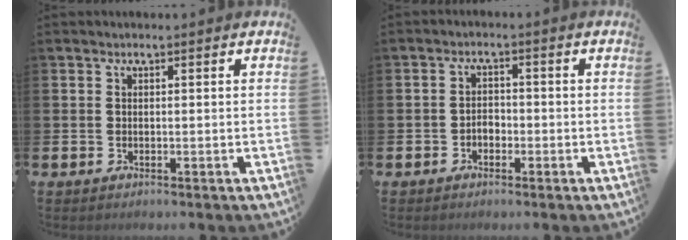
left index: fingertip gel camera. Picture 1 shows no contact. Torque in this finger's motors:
{"motor_torque": [-0.03, 0.13, -0.02, 0.02]}